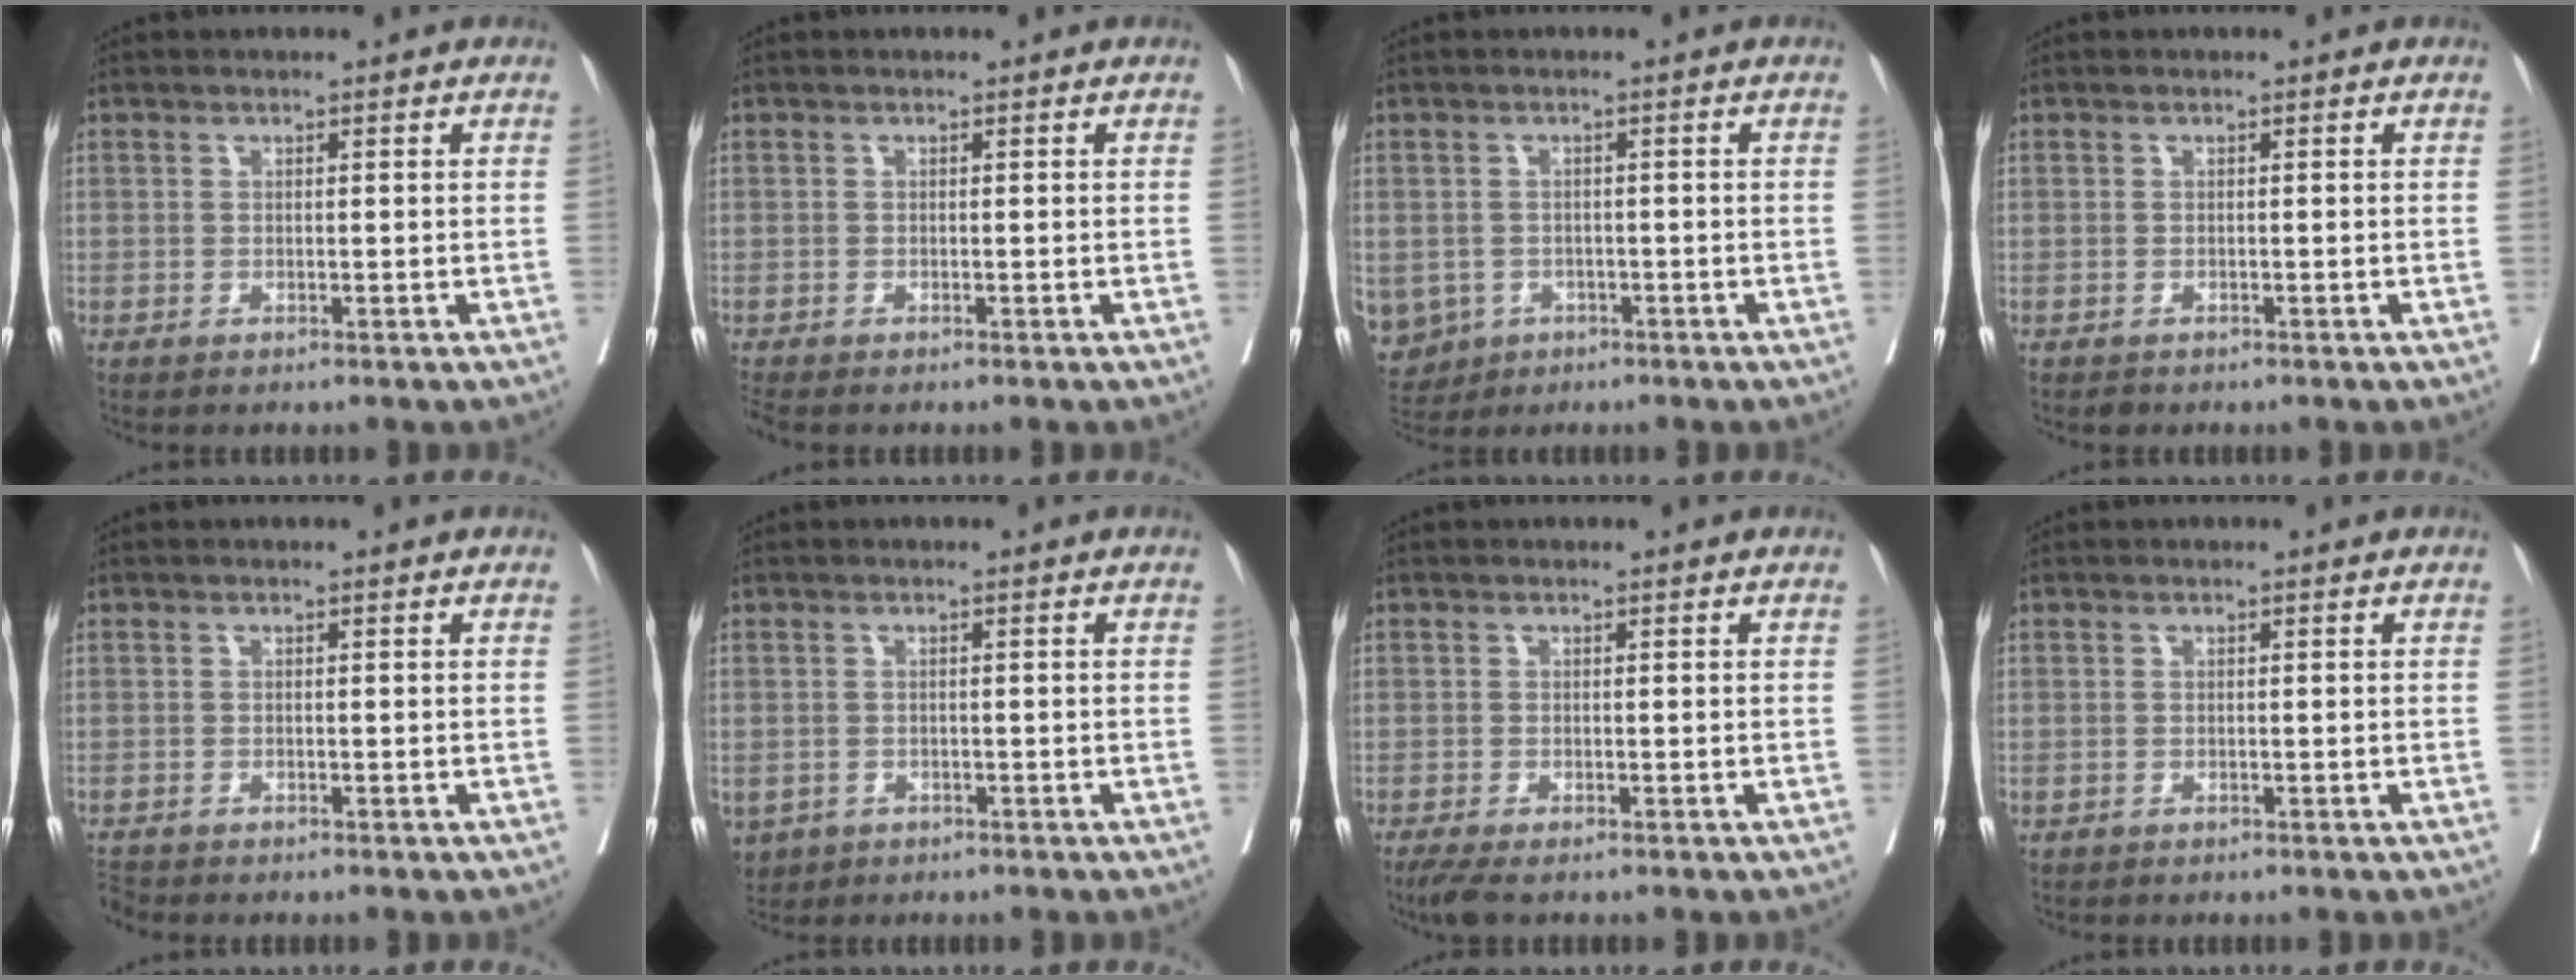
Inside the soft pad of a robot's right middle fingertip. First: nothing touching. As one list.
[{"total": 1.1, "force": [-1.1, 0.0, 0.2], "torque": [-0.007, -0.005, -0.023]}, {"total": 9.6, "force": [-3.7, 8.5, 2.6], "torque": [-0.087, 0.000, -0.047]}, {"total": 0.6, "force": [-0.5, 0.3, 0.1], "torque": [-0.006, 0.000, -0.008]}, {"total": 1.3, "force": [-1.3, 0.1, -0.1], "torque": [0.001, -0.008, -0.023]}, {"total": 5.1, "force": [-2.6, 4.1, 1.6], "torque": [-0.038, -0.003, -0.036]}, {"total": 3.1, "force": [-2.4, 0.6, 1.9], "torque": [-0.037, -0.011, -0.043]}, {"total": 0.0}]